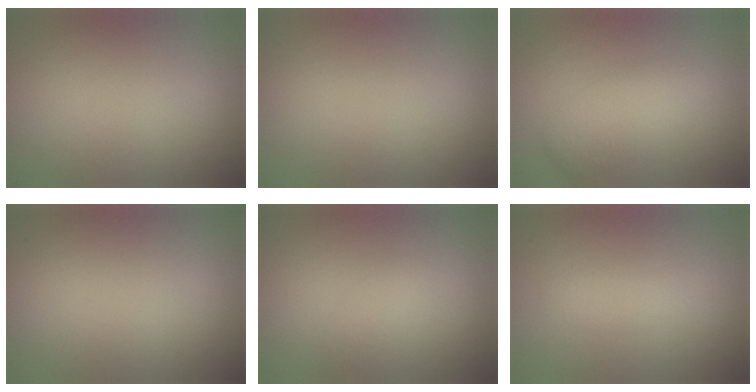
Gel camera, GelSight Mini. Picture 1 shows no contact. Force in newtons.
{"total": 0.0}
{"total": 3.4, "press": 3.4, "slide": 0.2}
{"total": 0.0}
{"total": 1.3, "press": 1.3, "slide": 0.1}
{"total": 1.5, "press": 1.5, "slide": 0.0}